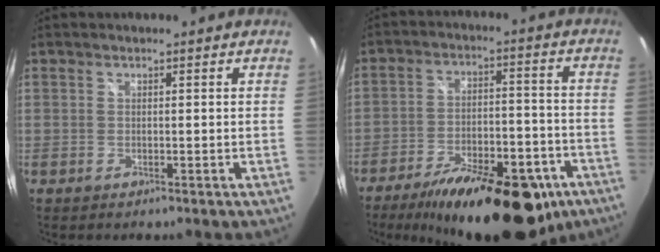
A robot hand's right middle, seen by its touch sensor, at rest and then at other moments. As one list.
[{"total": 23.4, "force": [-15.8, 9.3, 14.4], "torque": [-0.235, -0.015, -0.217]}]